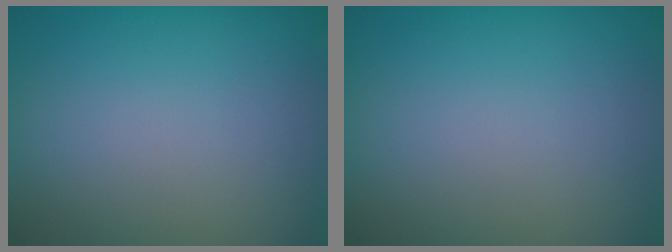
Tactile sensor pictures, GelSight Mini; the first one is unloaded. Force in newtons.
{"total": 0.0}